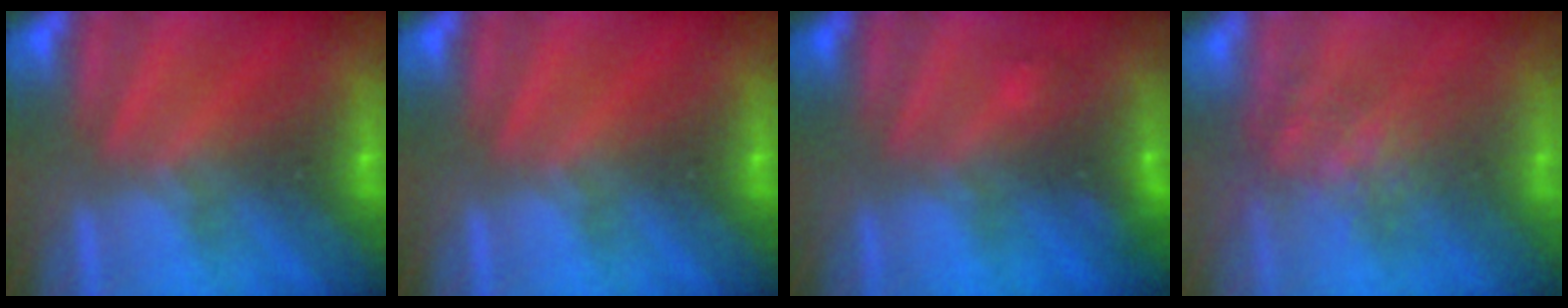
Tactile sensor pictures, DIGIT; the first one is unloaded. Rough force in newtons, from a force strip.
{"total": 0.0}
{"total": 2.3}
{"total": 4.2}